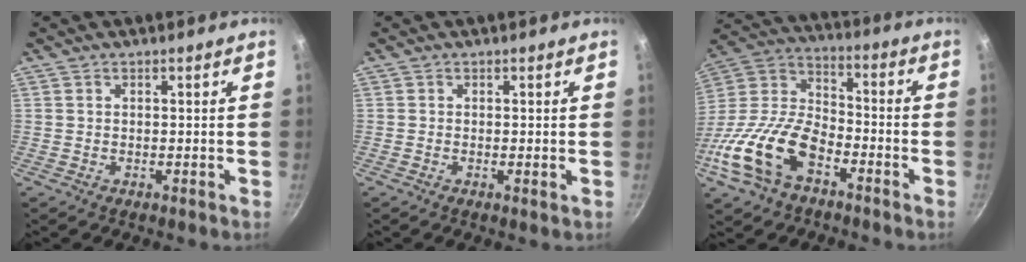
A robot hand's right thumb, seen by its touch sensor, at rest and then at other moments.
{"total": 0.6, "force": [-0.1, 0.1, 0.6], "torque": [-0.012, -0.003, -0.003]}
{"total": 19.6, "force": [-9.1, 10.9, 13.4], "torque": [-0.247, 0.053, -0.193]}